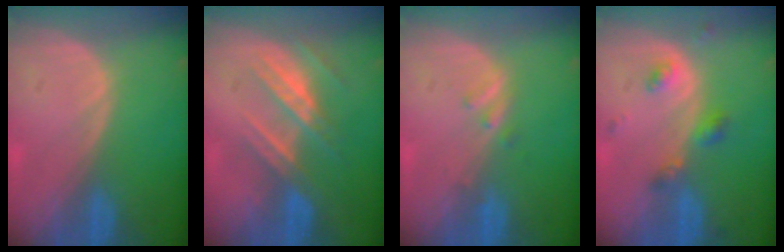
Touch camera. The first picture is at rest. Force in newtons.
{"total": 7.2, "press": 6.6, "slide": 2.9}
{"total": 1.4, "press": 1.4, "slide": 0.2}
{"total": 4.0, "press": 4.0, "slide": 0.9}